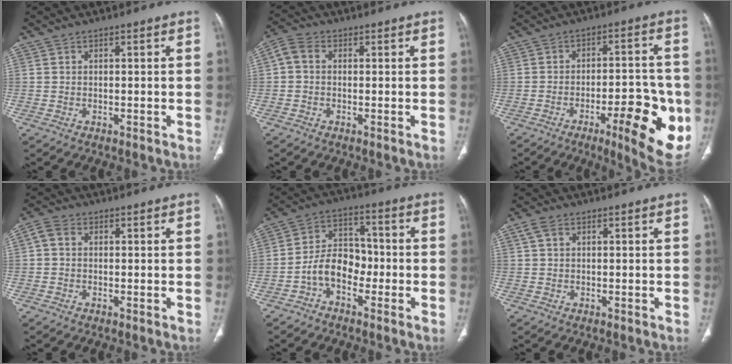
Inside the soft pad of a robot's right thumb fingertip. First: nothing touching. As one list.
[{"total": 3.6, "force": [0.3, 2.6, 2.5], "torque": [-0.051, 0.009, -0.005]}, {"total": 16.2, "force": [-5.4, 4.8, 14.5], "torque": [-0.169, 0.015, -0.067]}, {"total": 2.7, "force": [0.4, 2.1, 1.8], "torque": [-0.036, 0.007, 0.000]}, {"total": 8.4, "force": [-3.1, 5.6, 5.4], "torque": [-0.073, 0.039, -0.068]}, {"total": 2.0, "force": [0.9, 1.2, 1.4], "torque": [-0.036, 0.013, 0.021]}]